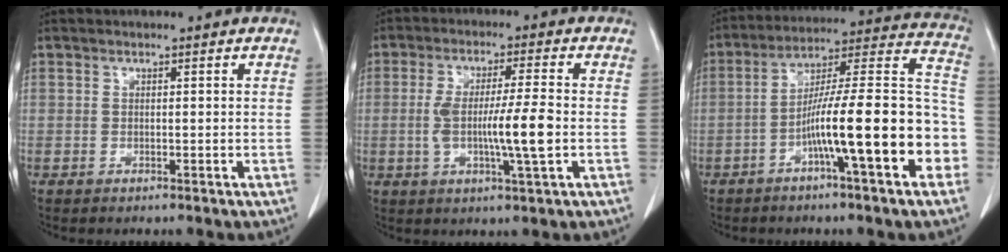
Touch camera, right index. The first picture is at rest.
{"total": 9.2, "force": [-1.3, 0.1, 9.1], "torque": [-0.171, -0.002, -0.024]}
{"total": 19.4, "force": [-6.2, 1.7, 18.3], "torque": [-0.233, 0.031, -0.096]}